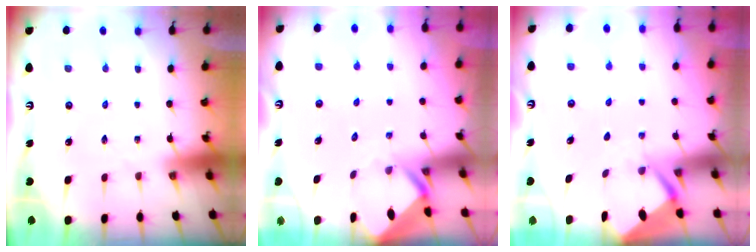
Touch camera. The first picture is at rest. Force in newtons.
{"total": 2.7, "press": 2.6, "slide": 0.3}
{"total": 2.8, "press": 2.8, "slide": 0.3}